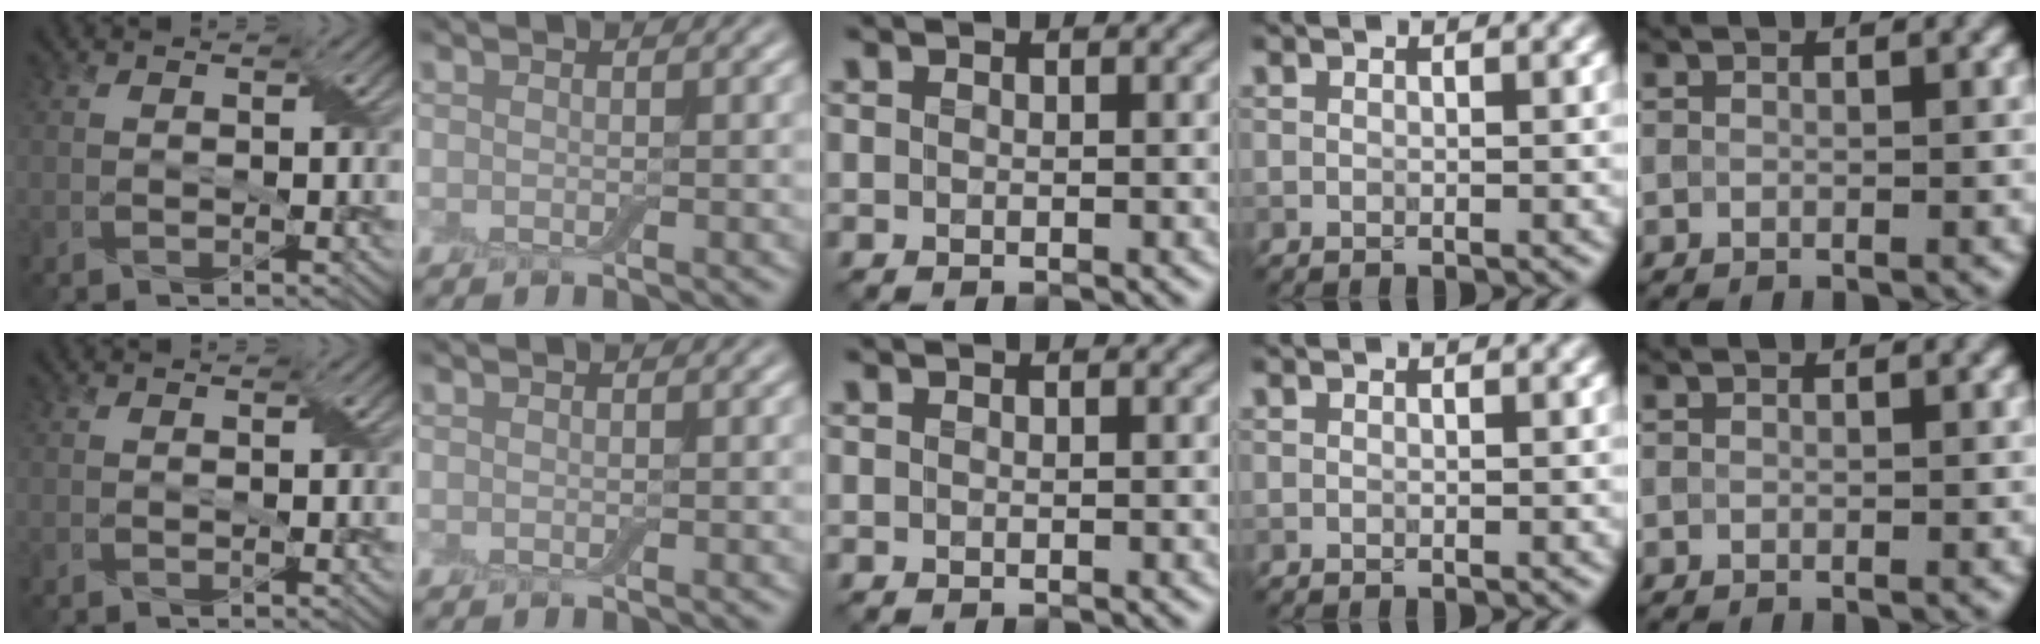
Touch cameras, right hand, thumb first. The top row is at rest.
{}